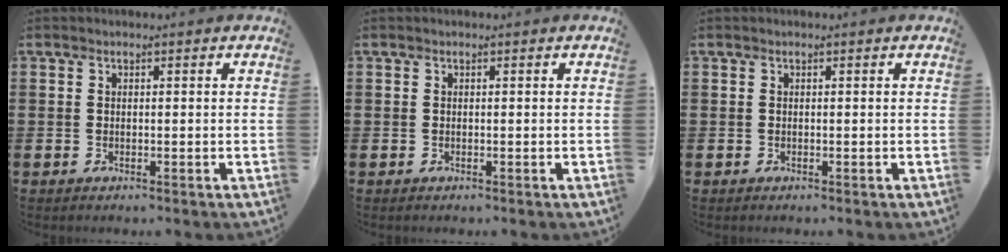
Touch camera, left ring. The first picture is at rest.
{"total": 0.0}
{"total": 0.0}